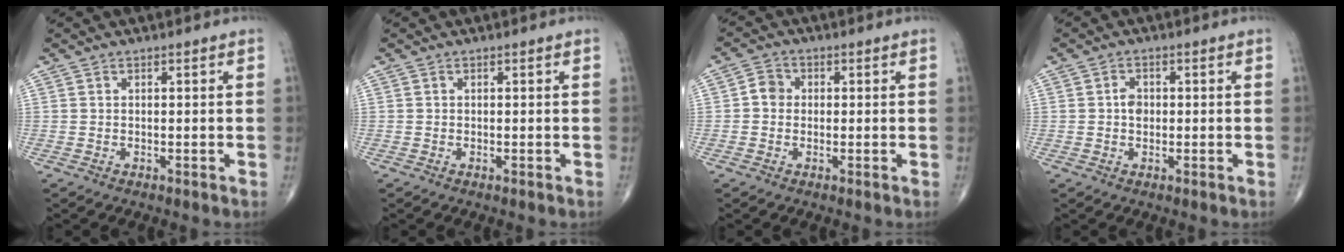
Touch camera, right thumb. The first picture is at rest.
{"total": 0.0}
{"total": 3.2, "force": [-0.1, 2.8, 1.4], "torque": [-0.009, 0.007, -0.010]}
{"total": 2.4, "force": [0.0, 1.8, 1.6], "torque": [-0.019, 0.004, -0.002]}